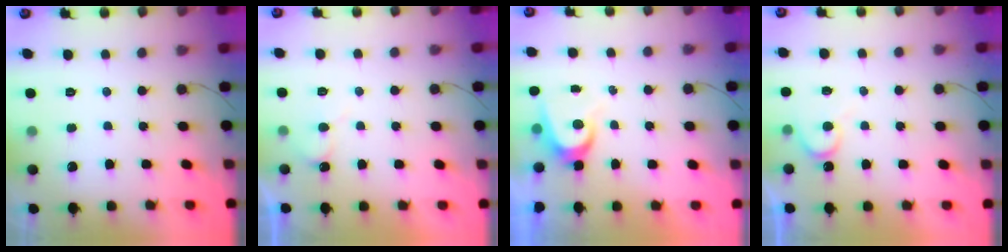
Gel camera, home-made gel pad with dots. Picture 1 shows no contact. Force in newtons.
{"total": 5.8, "press": 5.8, "slide": 0.5}
{"total": 4.8, "press": 4.8, "slide": 0.4}
{"total": 5.4, "press": 5.4, "slide": 0.6}